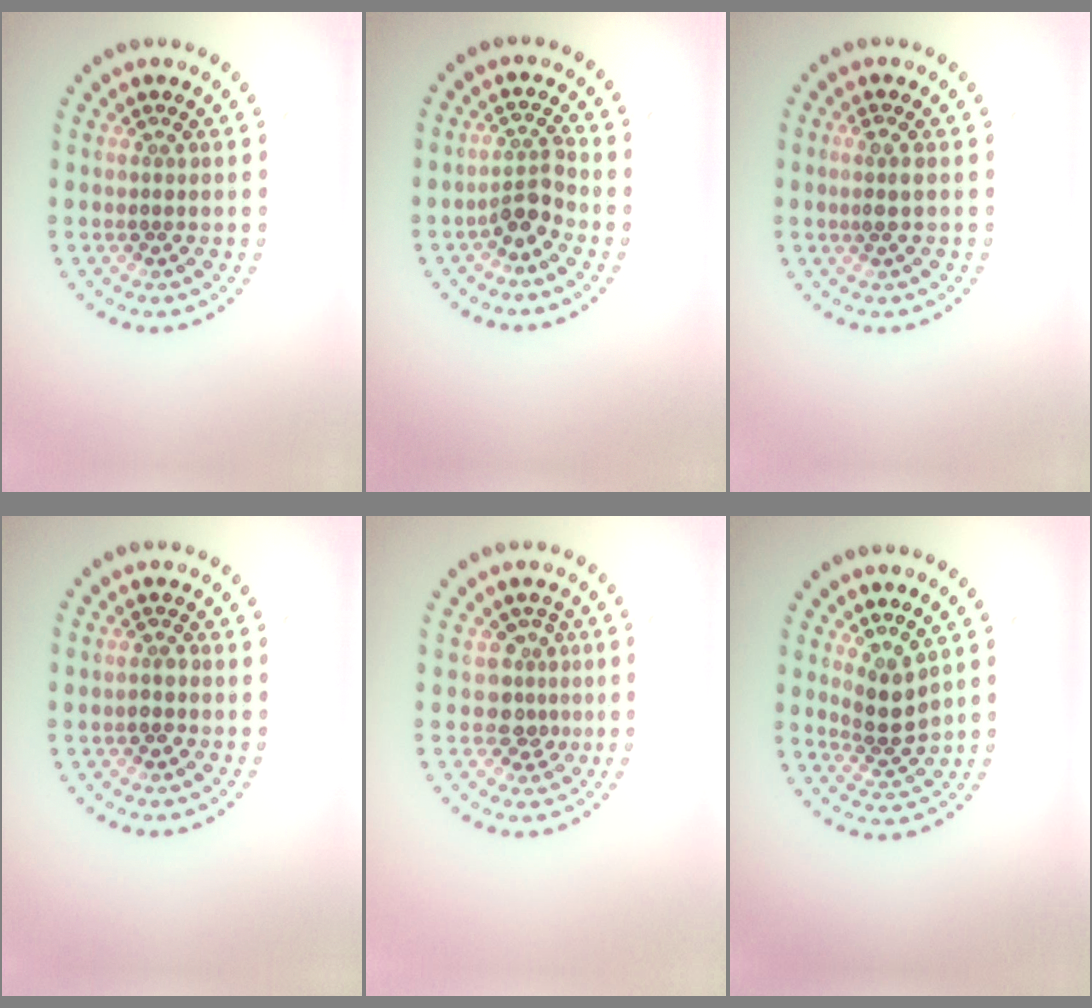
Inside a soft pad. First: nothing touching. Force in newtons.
{"total": 2.4, "press": 1.8, "slide": 1.6}
{"total": 1.5, "press": 1.2, "slide": 0.8}
{"total": 1.1, "press": 1.1, "slide": 0.3}
{"total": 2.6, "press": 2.0, "slide": 1.7}
{"total": 2.8, "press": 2.2, "slide": 1.7}